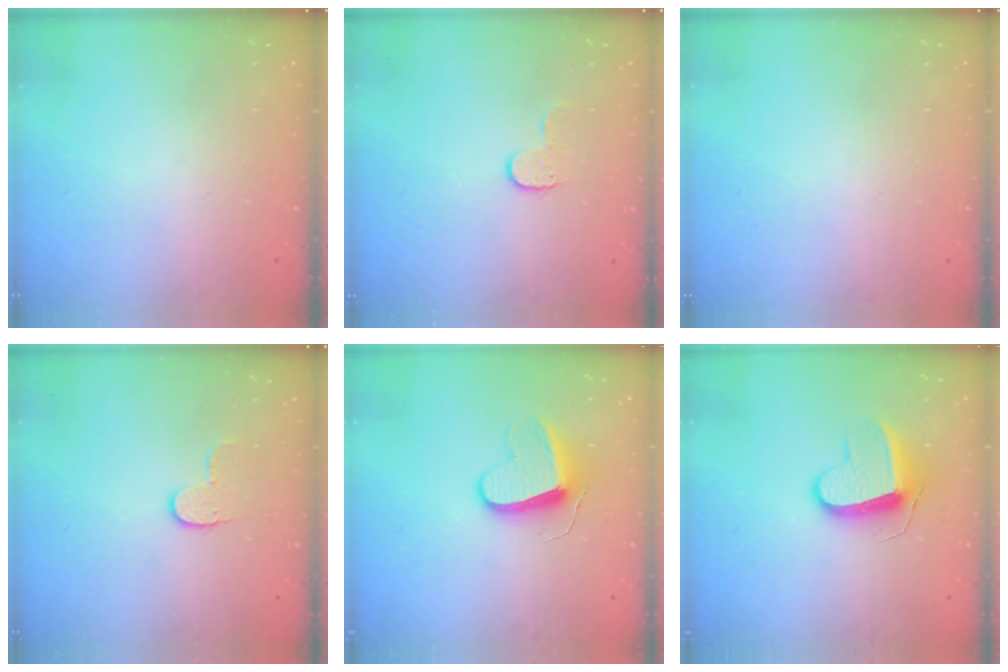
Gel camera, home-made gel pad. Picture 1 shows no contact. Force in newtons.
{"total": 5.1, "press": 5.0, "slide": 0.5}
{"total": 0.0}
{"total": 5.2, "press": 5.1, "slide": 0.6}
{"total": 10.6, "press": 10.6, "slide": 0.9}
{"total": 9.9, "press": 9.9, "slide": 0.2}